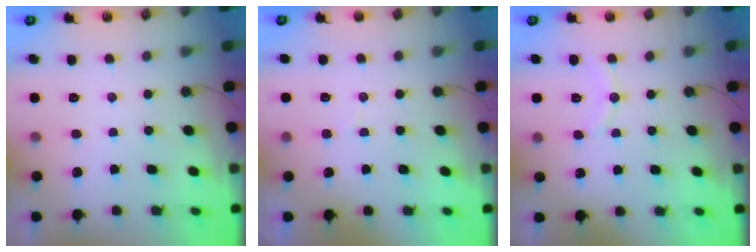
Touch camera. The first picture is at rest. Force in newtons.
{"total": 3.2, "press": 2.8, "slide": 1.5}
{"total": 7.1, "press": 7.1, "slide": 0.0}